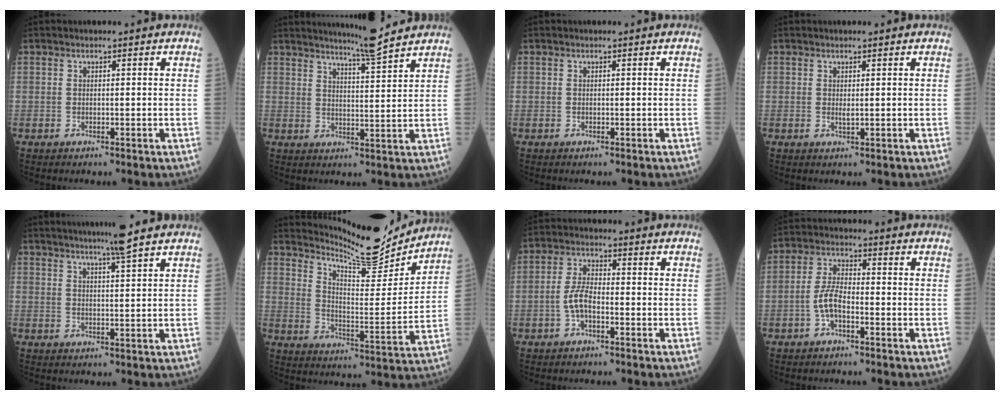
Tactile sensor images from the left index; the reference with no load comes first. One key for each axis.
{"total": 7.0, "fx": 6.5, "fy": -0.9, "fz": 2.4, "tx": -0.051, "ty": -0.011, "tz": 0.099}
{"total": 0.0}
{"total": 0.9, "fx": 0.3, "fy": 0.2, "fz": 0.8, "tx": -0.019, "ty": -0.002, "tz": 0.005}
{"total": 5.5, "fx": 4.6, "fy": -1.1, "fz": 2.9, "tx": -0.047, "ty": 0.003, "tz": 0.072}
{"total": 13.3, "fx": 13.2, "fy": 0.0, "fz": 2.2, "tx": -0.046, "ty": -0.033, "tz": 0.202}
{"total": 4.4, "fx": -1.6, "fy": 1.7, "fz": 3.7, "tx": -0.078, "ty": 0.008, "tz": -0.036}
{"total": 4.7, "fx": -1.9, "fy": 1.7, "fz": 3.9, "tx": -0.082, "ty": 0.008, "tz": -0.042}